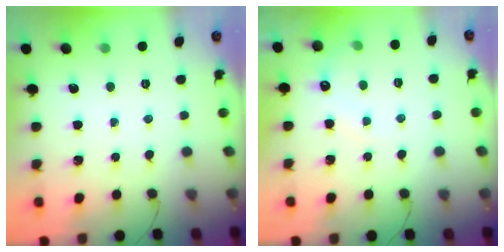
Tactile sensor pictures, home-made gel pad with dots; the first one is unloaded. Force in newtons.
{"total": 6.4, "press": 6.2, "slide": 1.6}